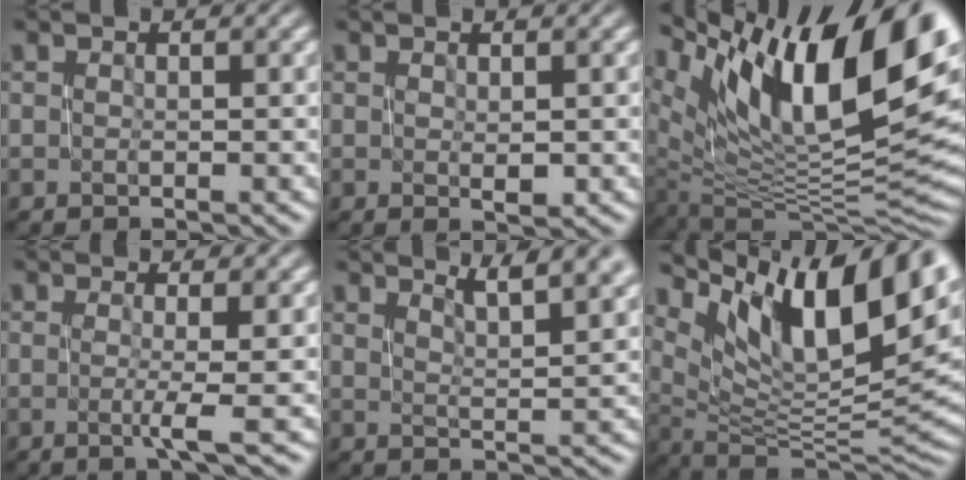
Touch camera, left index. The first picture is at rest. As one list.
[{"total": 0.9, "force": [0.2, 0.2, 0.8], "torque": [-0.012, -0.004, 0.007]}, {"total": 16.8, "force": [8.1, 7.2, 12.9], "torque": [-0.223, 0.018, 0.147]}, {"total": 2.5, "force": [-0.4, 0.5, 2.4], "torque": [-0.039, -0.007, -0.009]}, {"total": 5.4, "force": [3.7, 1.4, 3.8], "torque": [-0.031, 0.013, 0.048]}, {"total": 14.4, "force": [8.1, 4.8, 10.9], "torque": [-0.190, 0.026, 0.152]}]